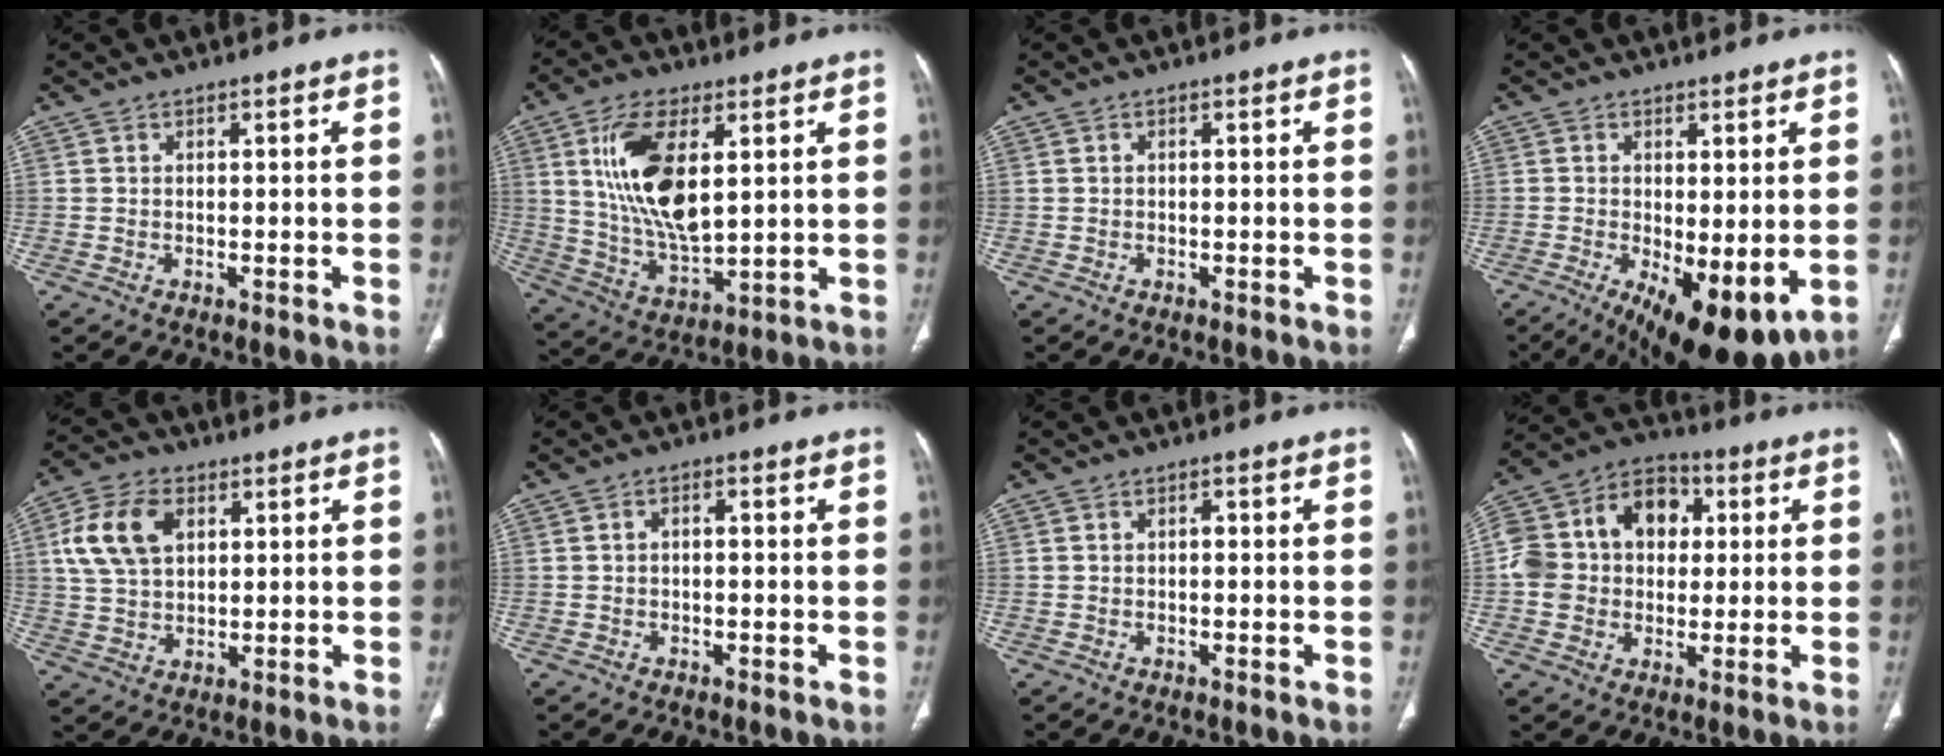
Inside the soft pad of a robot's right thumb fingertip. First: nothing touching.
{"total": 15.6, "force": [4.3, 7.0, 13.2], "torque": [-0.249, -0.026, 0.089]}
{"total": 0.0}
{"total": 13.6, "force": [-4.0, 5.3, 11.9], "torque": [-0.178, -0.025, -0.044]}
{"total": 11.3, "force": [3.6, 7.3, 7.8], "torque": [-0.144, 0.004, 0.070]}
{"total": 1.3, "force": [-0.1, 0.8, 1.0], "torque": [-0.015, 0.009, -0.003]}
{"total": 0.5, "force": [-0.1, 0.4, 0.4], "torque": [-0.005, 0.001, -0.002]}
{"total": 16.3, "force": [1.9, 13.1, 9.5], "torque": [-0.146, 0.035, 0.028]}